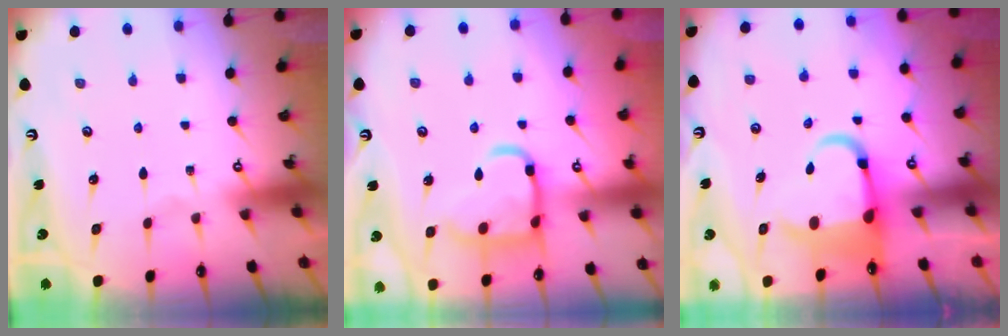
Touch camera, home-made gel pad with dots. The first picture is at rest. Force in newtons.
{"total": 14.7, "press": 14.6, "slide": 1.4}
{"total": 6.7, "press": 6.5, "slide": 1.6}